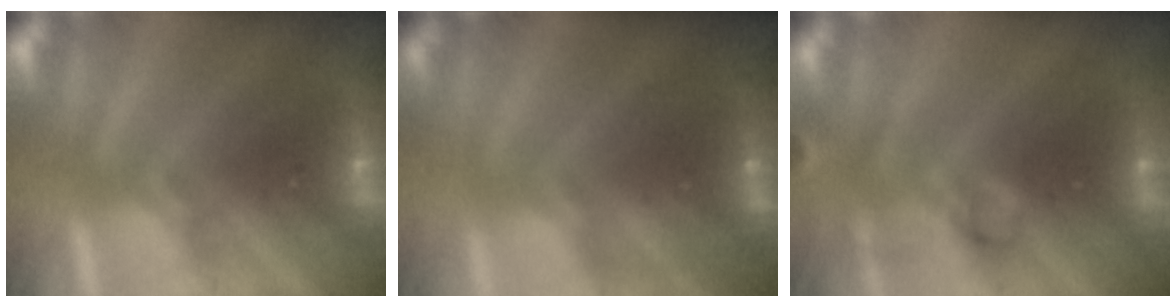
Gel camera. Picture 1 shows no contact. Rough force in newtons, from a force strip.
{"total": 2.1}
{"total": 2.8}